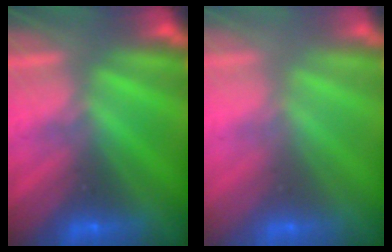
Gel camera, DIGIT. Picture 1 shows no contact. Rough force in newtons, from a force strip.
{"total": 2.6}